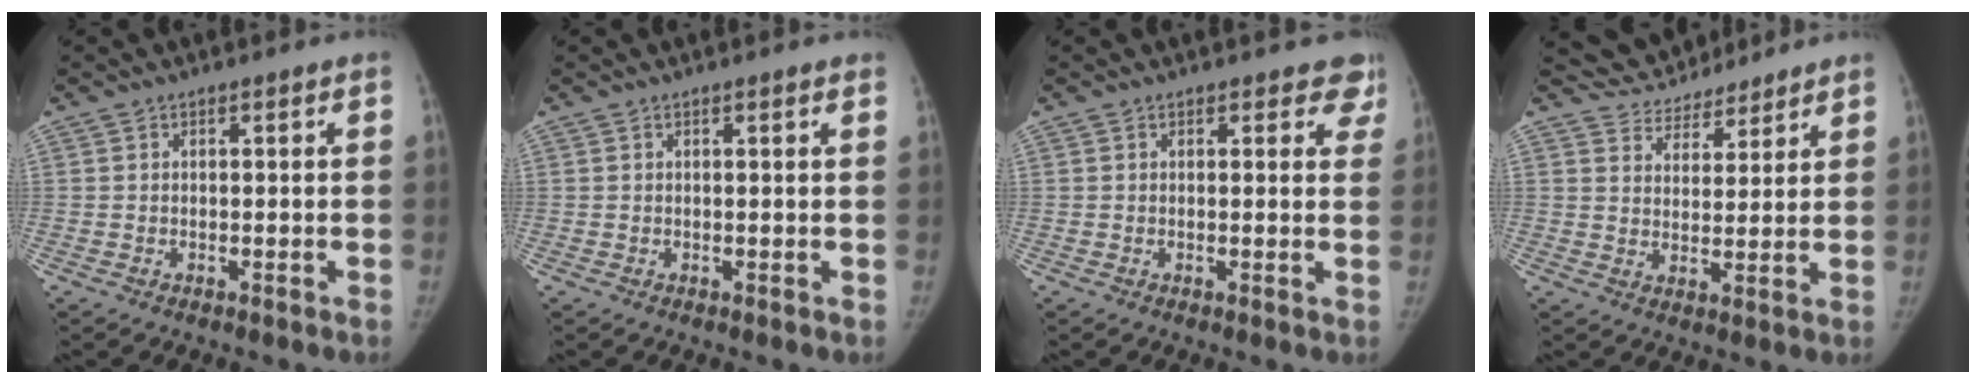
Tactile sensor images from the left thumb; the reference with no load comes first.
{"total": 0.7, "force": [0.5, 0.1, 0.5], "torque": [-0.004, 0.002, 0.005]}
{"total": 4.4, "force": [3.5, 2.4, 1.1], "torque": [0.031, -0.013, 0.018]}
{"total": 9.3, "force": [8.5, 3.8, 0.8], "torque": [0.011, -0.031, 0.139]}